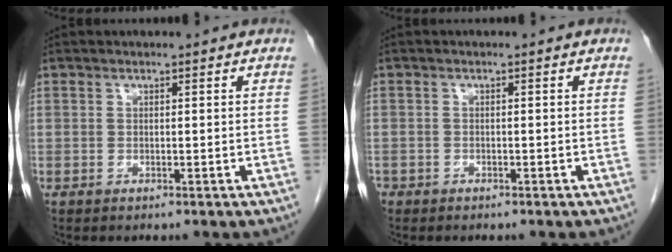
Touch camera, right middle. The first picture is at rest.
{"total": 1.4, "force": [-1.0, 0.9, 0.3], "torque": [-0.010, -0.001, -0.016]}